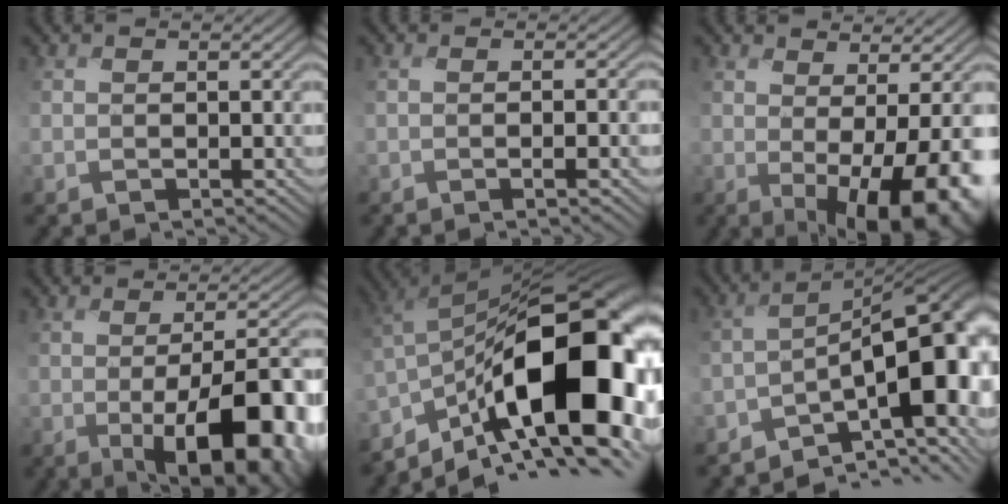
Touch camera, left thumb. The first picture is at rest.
{"total": 2.1, "force": [-0.4, -0.1, 2.0], "torque": [-0.035, 0.006, -0.003]}
{"total": 8.4, "force": [-0.3, 2.4, 8.1], "torque": [-0.117, -0.008, 0.012]}
{"total": 12.5, "force": [-3.6, 4.4, 11.1], "torque": [-0.160, -0.018, -0.046]}
{"total": 18.7, "force": [-5.6, 8.4, 15.8], "torque": [-0.237, 0.006, -0.091]}
{"total": 13.2, "force": [-4.8, 4.7, 11.4], "torque": [-0.146, 0.002, -0.083]}